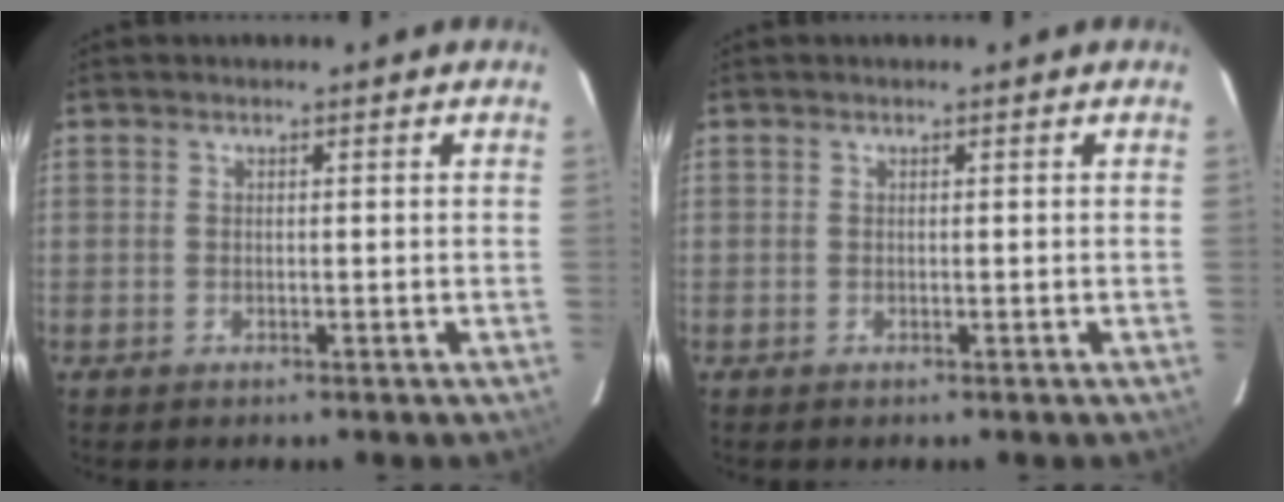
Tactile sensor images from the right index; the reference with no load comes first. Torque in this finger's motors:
{"motor_torque": [0.00, 0.00, 0.00, 0.00]}